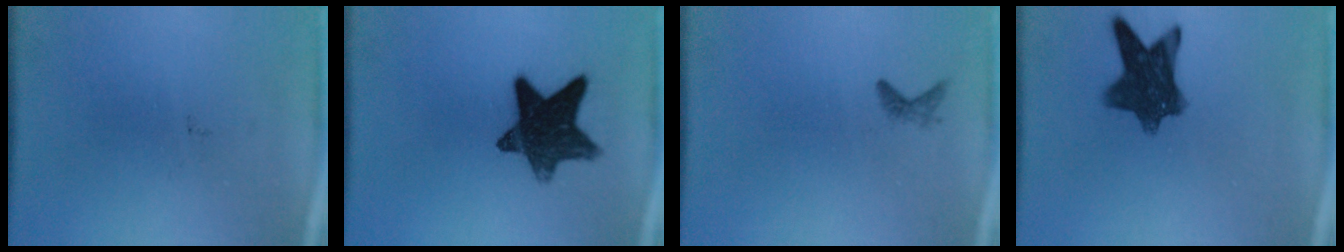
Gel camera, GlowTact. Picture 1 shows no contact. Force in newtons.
{"total": 12.3}
{"total": 0.9}
{"total": 9.7}